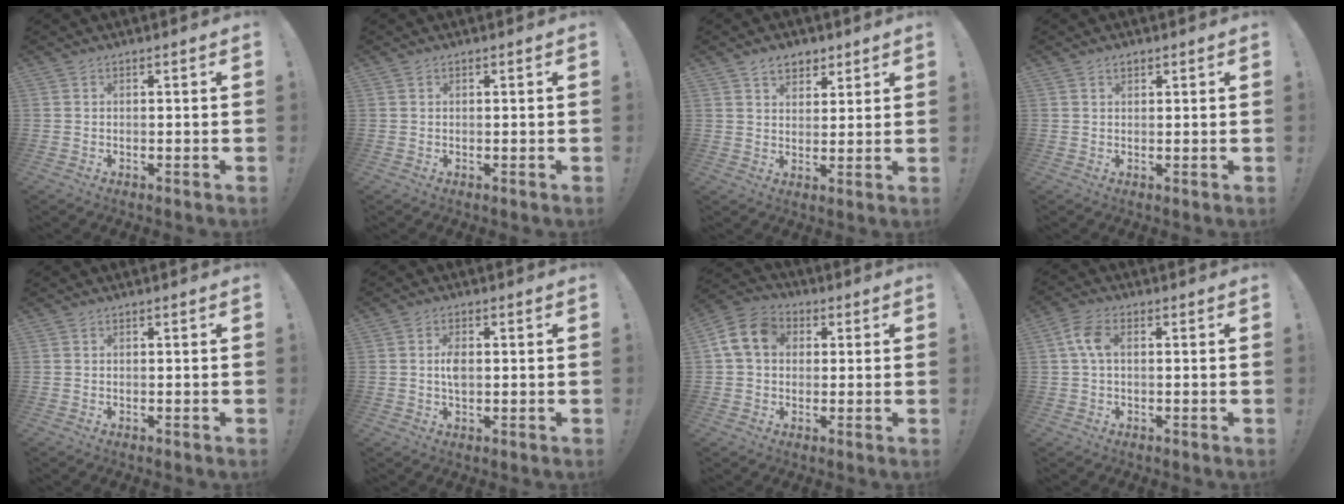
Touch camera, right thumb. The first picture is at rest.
{"total": 0.0}
{"total": 6.4, "force": [4.1, 4.4, 2.1], "torque": [-0.019, -0.020, 0.076]}
{"total": 1.4, "force": [1.0, 0.8, 0.5], "torque": [-0.004, -0.002, 0.019]}
{"total": 0.0}
{"total": 3.8, "force": [0.2, 2.0, 3.2], "torque": [-0.055, 0.001, 0.002]}
{"total": 11.4, "force": [2.7, 8.8, 6.8], "torque": [-0.118, 0.012, 0.058]}
{"total": 5.8, "force": [0.7, 3.3, 4.7], "torque": [-0.105, 0.013, 0.014]}